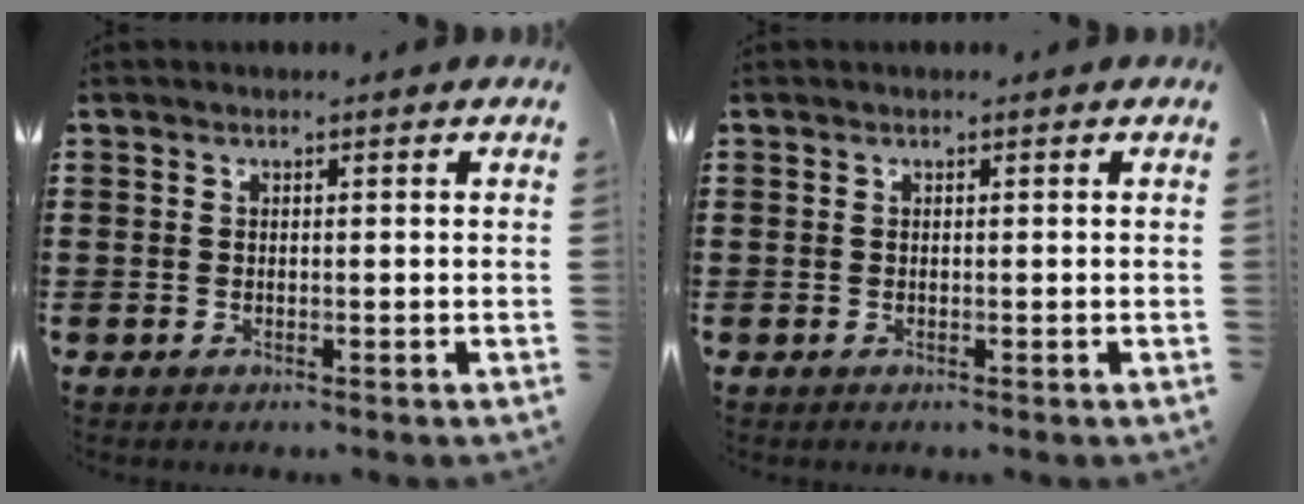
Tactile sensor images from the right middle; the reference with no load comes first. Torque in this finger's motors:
{"motor_torque": [0.01, -0.01, -0.01, 0.01]}